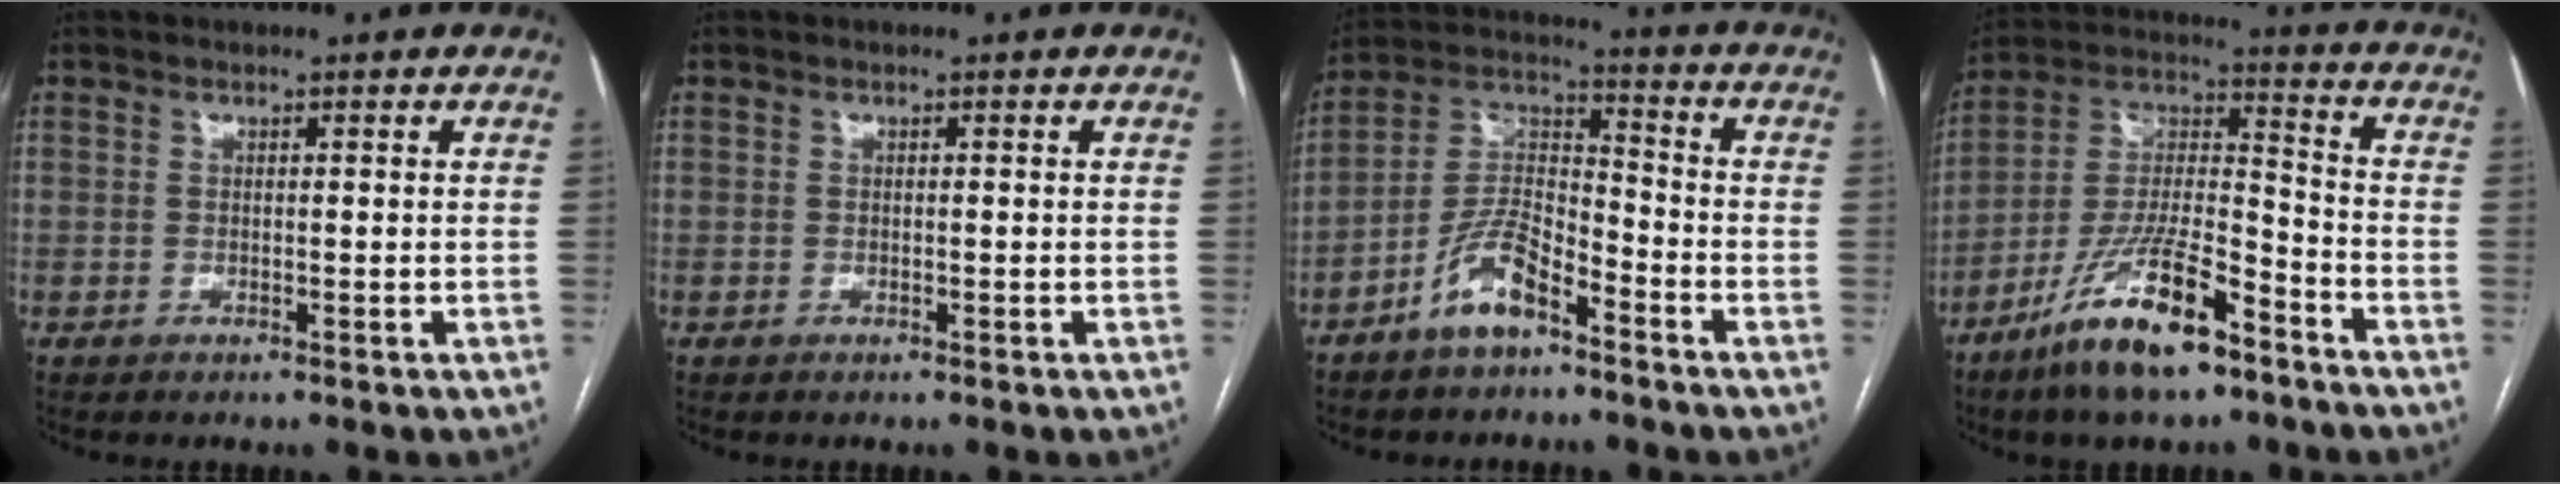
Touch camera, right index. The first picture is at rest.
{"total": 0.0}
{"total": 9.2, "force": [-6.0, 3.1, 6.3], "torque": [-0.139, 0.009, -0.117]}
{"total": 15.8, "force": [-10.1, 3.6, 11.5], "torque": [-0.229, -0.007, -0.183]}